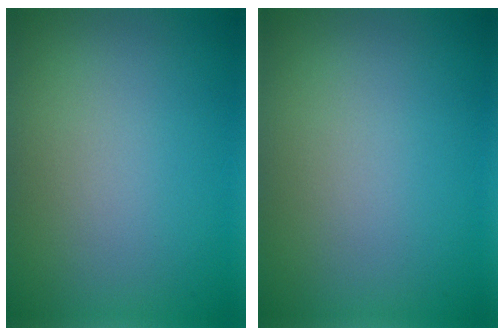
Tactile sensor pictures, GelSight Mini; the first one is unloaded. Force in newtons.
{"total": 0.0}